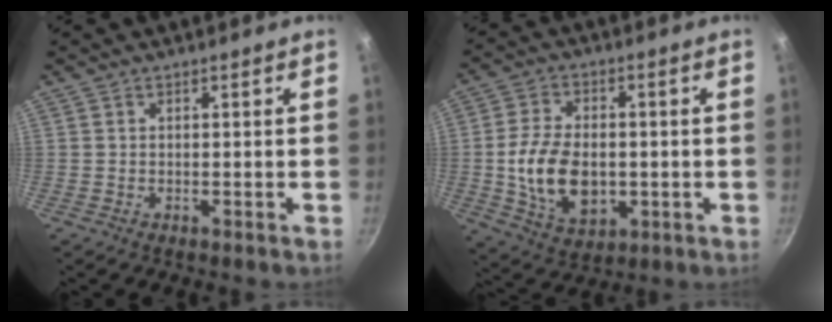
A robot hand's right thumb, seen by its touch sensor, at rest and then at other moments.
{"total": 13.5, "force": [-1.2, 8.8, 10.2], "torque": [-0.173, 0.000, -0.014]}